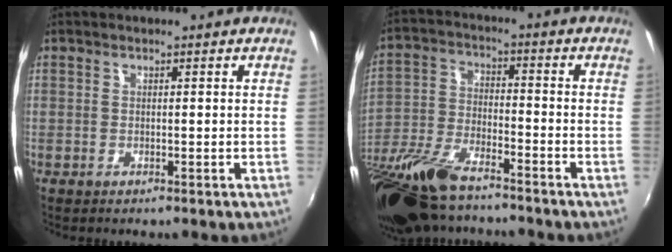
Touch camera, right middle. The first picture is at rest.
{"total": 20.1, "force": [-15.4, 6.4, 11.2], "torque": [-0.249, -0.048, -0.284]}